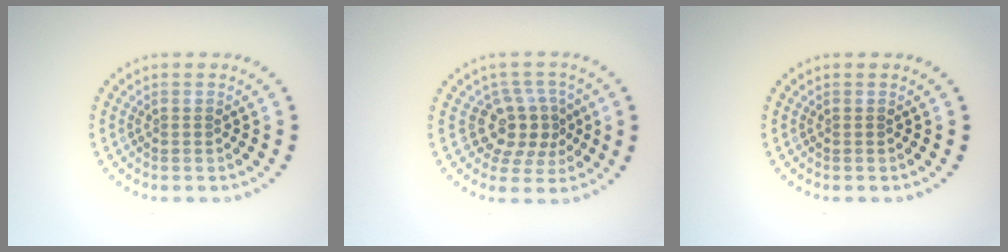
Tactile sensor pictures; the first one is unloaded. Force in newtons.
{"total": 3.7, "press": 3.1, "slide": 2.0}
{"total": 0.0}